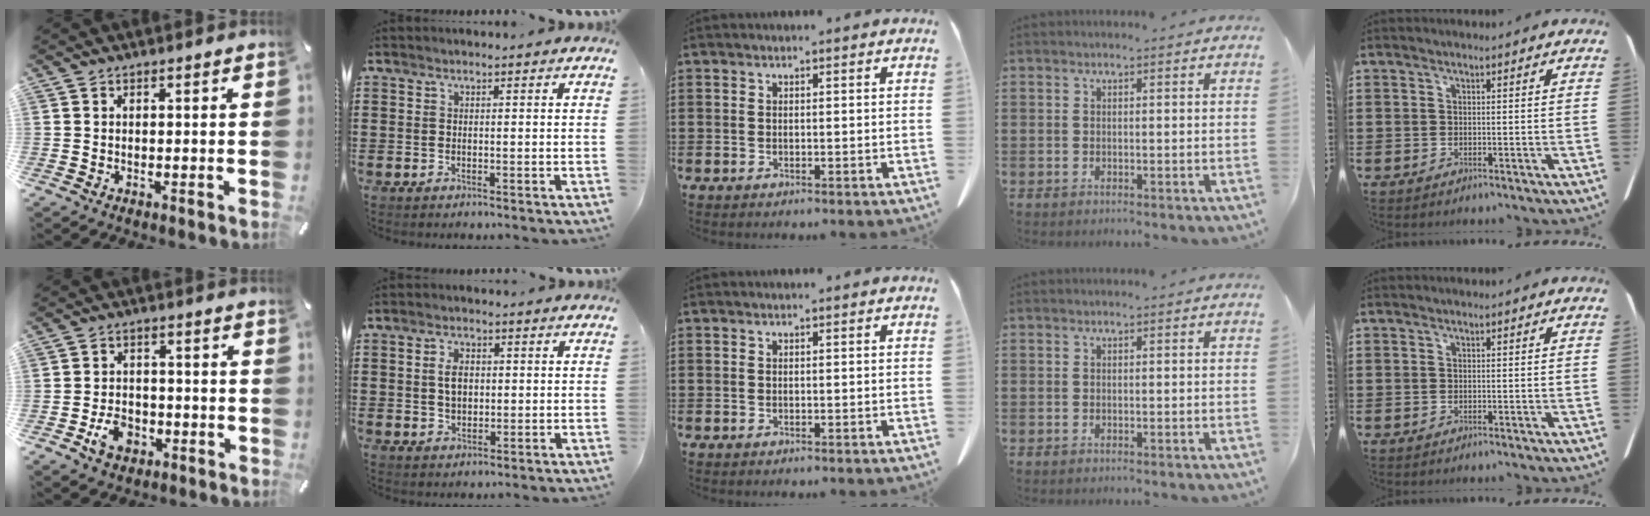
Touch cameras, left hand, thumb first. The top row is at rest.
{"thumb": {"total": 6.4, "force": [-2.5, 4.9, 3.1], "torque": [-0.061, 0.008, -0.047]}, "index": {"total": 3.8, "force": [0.5, 2.3, 3.0], "torque": [-0.061, 0.003, 0.004]}}